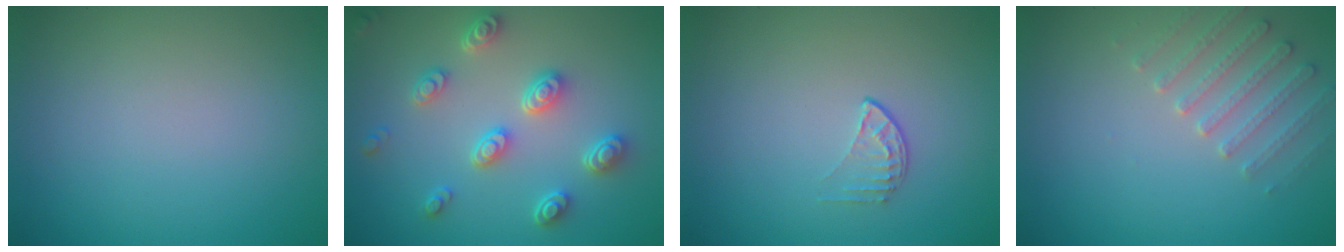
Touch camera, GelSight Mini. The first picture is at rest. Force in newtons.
{"total": 4.4, "press": 3.7, "slide": 2.3}
{"total": 1.1, "press": 0.7, "slide": 0.9}
{"total": 2.6, "press": 2.6, "slide": 0.6}